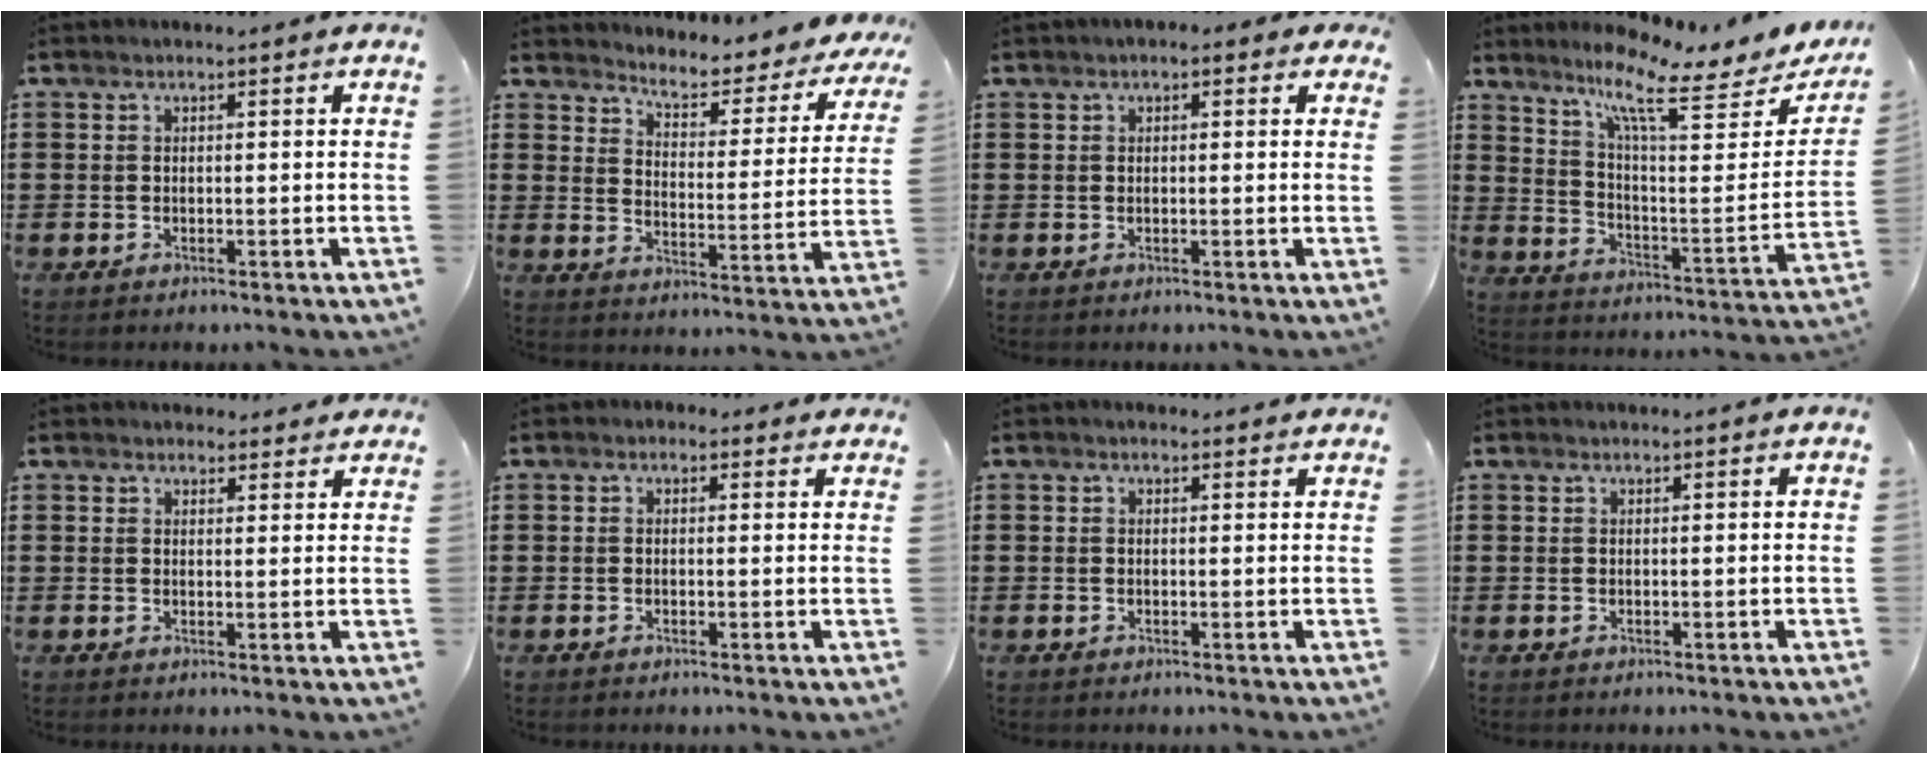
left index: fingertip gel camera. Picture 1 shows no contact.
{"total": 4.1, "force": [3.9, 0.7, 1.0], "torque": [-0.037, -0.036, 0.057]}
{"total": 1.2, "force": [0.4, 0.8, 0.9], "torque": [-0.020, 0.008, 0.005]}
{"total": 9.4, "force": [7.1, 1.2, 6.0], "torque": [-0.128, -0.045, 0.116]}
{"total": 2.5, "force": [2.4, 0.8, 0.2], "torque": [-0.001, -0.004, 0.043]}
{"total": 1.1, "force": [0.6, 0.8, 0.5], "torque": [-0.012, 0.006, 0.011]}
{"total": 1.0, "force": [0.8, 0.6, 0.1], "torque": [-0.004, 0.004, 0.016]}
{"total": 0.0}